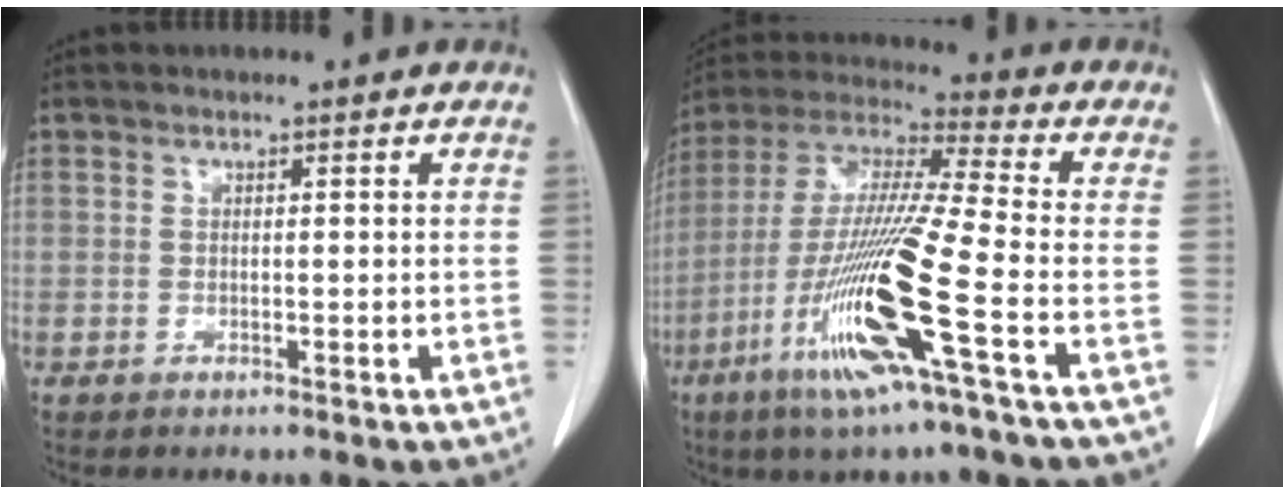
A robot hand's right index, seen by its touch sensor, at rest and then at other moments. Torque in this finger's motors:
{"motor_torque": [2.14, 0.00, 0.57, 0.21]}